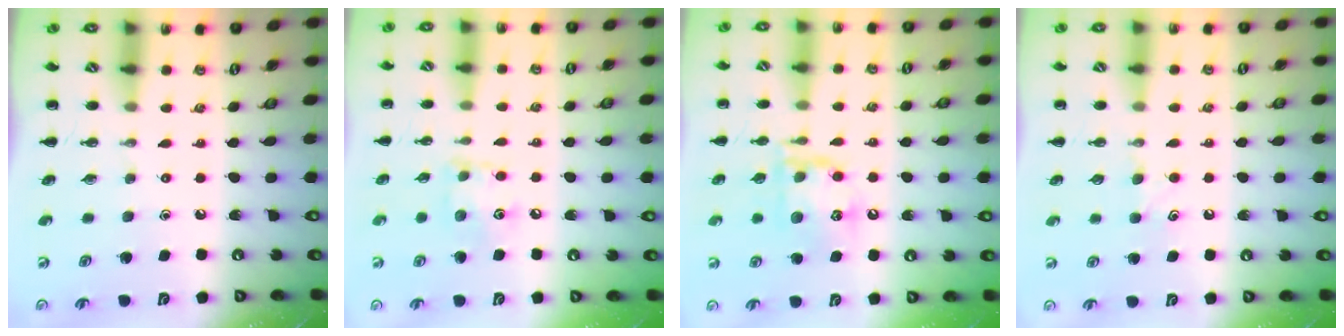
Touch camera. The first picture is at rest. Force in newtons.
{"total": 7.0, "press": 7.0, "slide": 0.7}
{"total": 15.4, "press": 15.3, "slide": 2.0}
{"total": 5.5, "press": 5.3, "slide": 1.5}